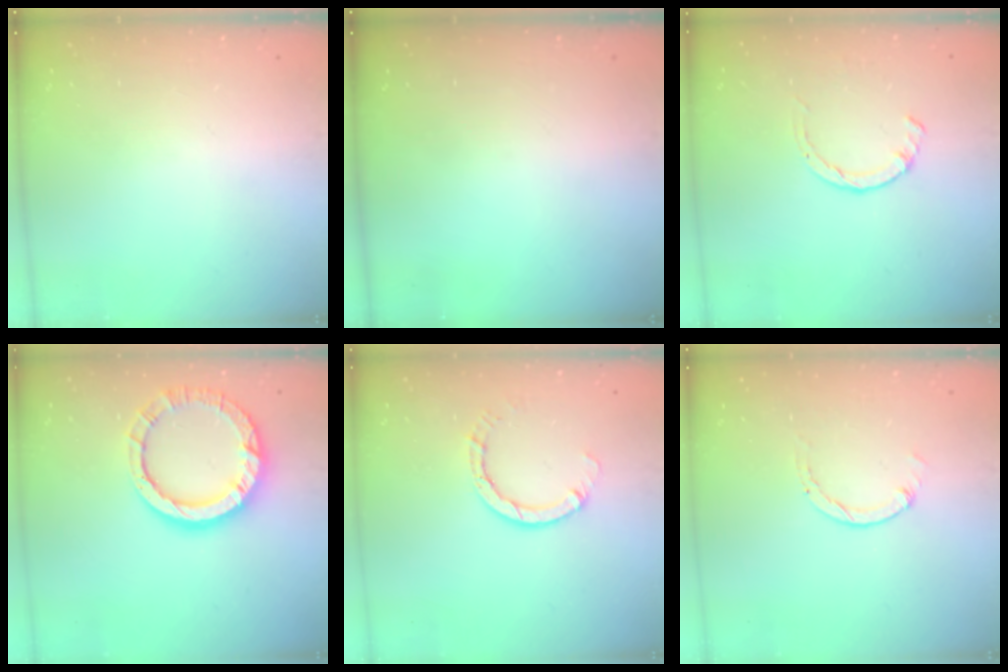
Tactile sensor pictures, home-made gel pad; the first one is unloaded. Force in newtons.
{"total": 0.0}
{"total": 1.4, "press": 1.4, "slide": 0.3}
{"total": 13.3, "press": 13.2, "slide": 1.4}
{"total": 4.5, "press": 4.5, "slide": 0.3}
{"total": 1.3, "press": 1.2, "slide": 0.2}